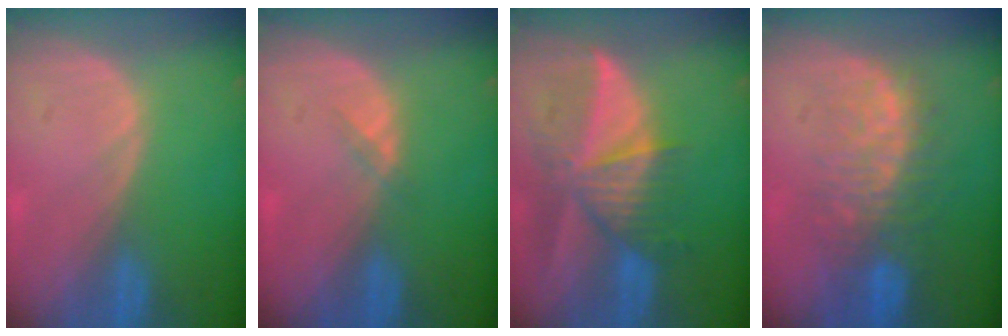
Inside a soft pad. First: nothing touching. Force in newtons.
{"total": 1.3, "press": 0.9, "slide": 0.9}
{"total": 9.8, "press": 8.6, "slide": 4.5}
{"total": 9.1, "press": 8.3, "slide": 3.8}